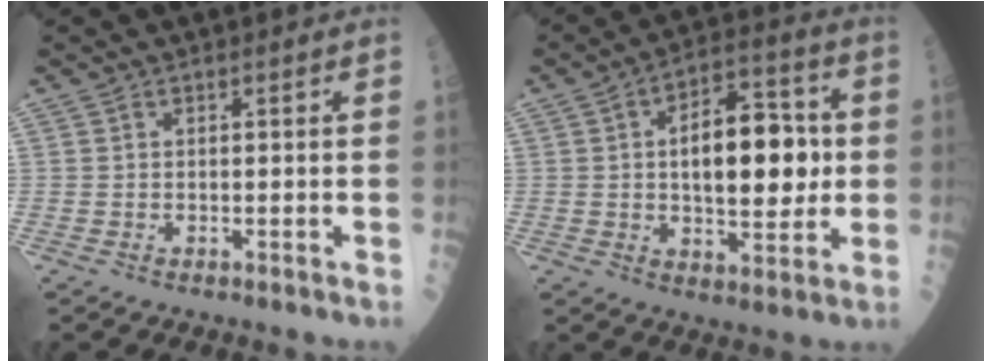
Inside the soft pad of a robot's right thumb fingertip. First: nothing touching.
{"total": 16.8, "force": [1.2, 8.3, 14.6], "torque": [-0.187, 0.014, 0.018]}